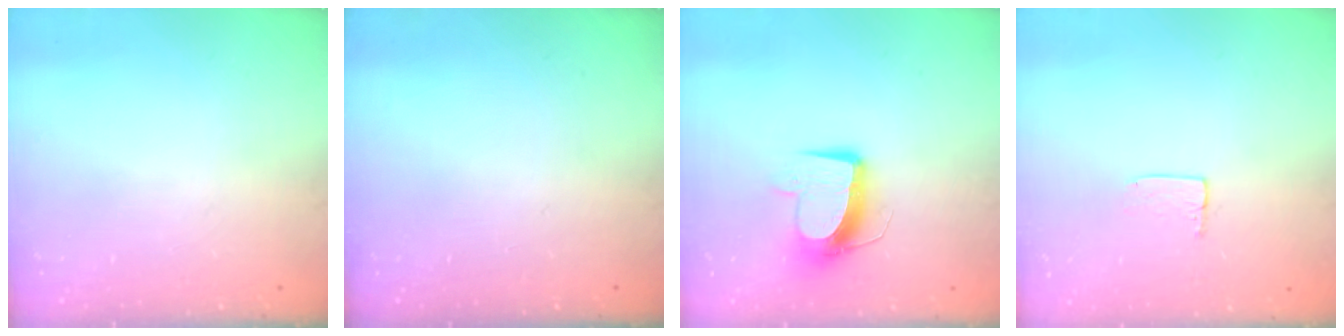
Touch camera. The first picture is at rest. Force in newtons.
{"total": 0.0}
{"total": 9.8, "press": 9.8, "slide": 0.5}
{"total": 5.2, "press": 5.2, "slide": 0.4}